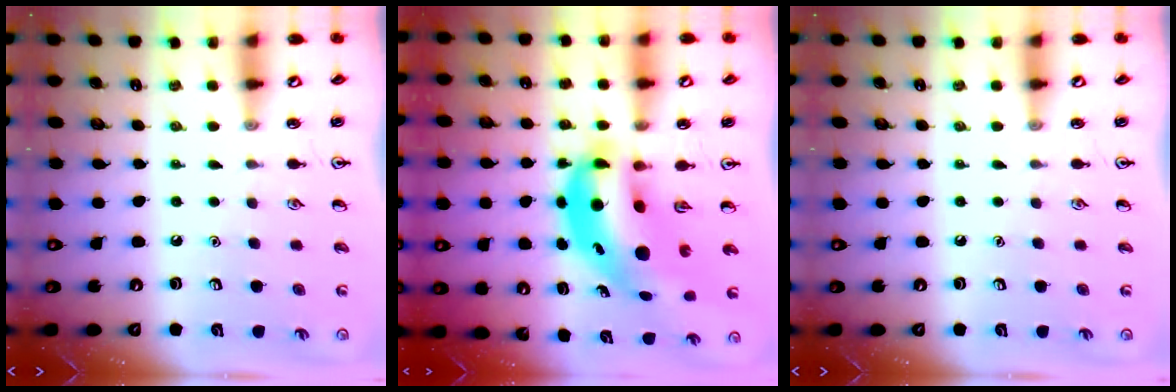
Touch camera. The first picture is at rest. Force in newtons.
{"total": 12.6, "press": 12.1, "slide": 3.6}
{"total": 0.0}